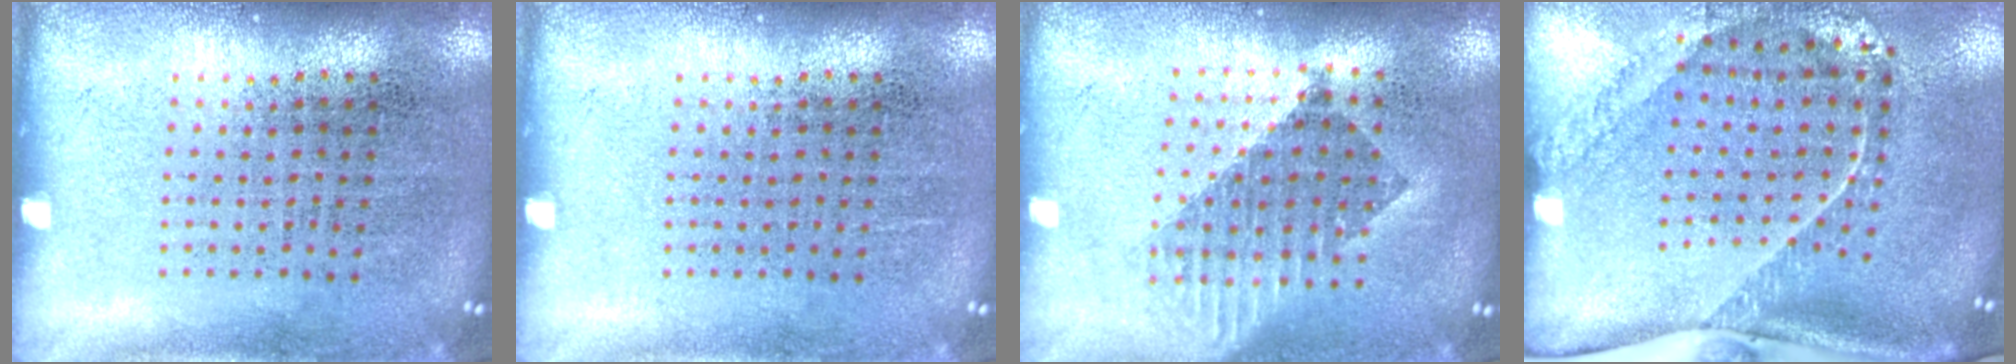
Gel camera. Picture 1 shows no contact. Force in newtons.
{"total": 0.0}
{"total": 1.6, "press": 1.4, "slide": 0.9}
{"total": 2.6, "press": 1.7, "slide": 1.9}